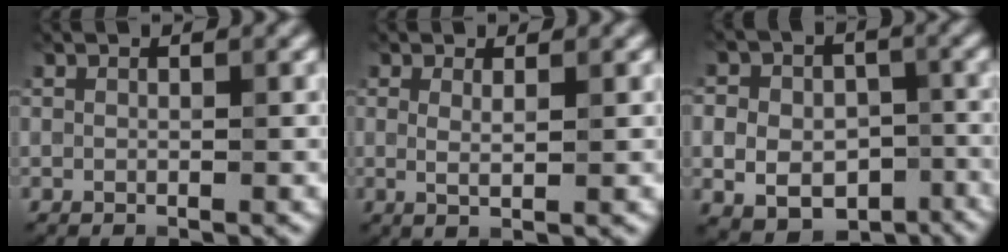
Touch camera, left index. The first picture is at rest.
{"total": 1.6, "force": [0.5, 0.4, 1.5], "torque": [-0.023, -0.004, 0.004]}
{"total": 9.8, "force": [-2.8, 8.1, 4.8], "torque": [-0.074, -0.013, -0.046]}